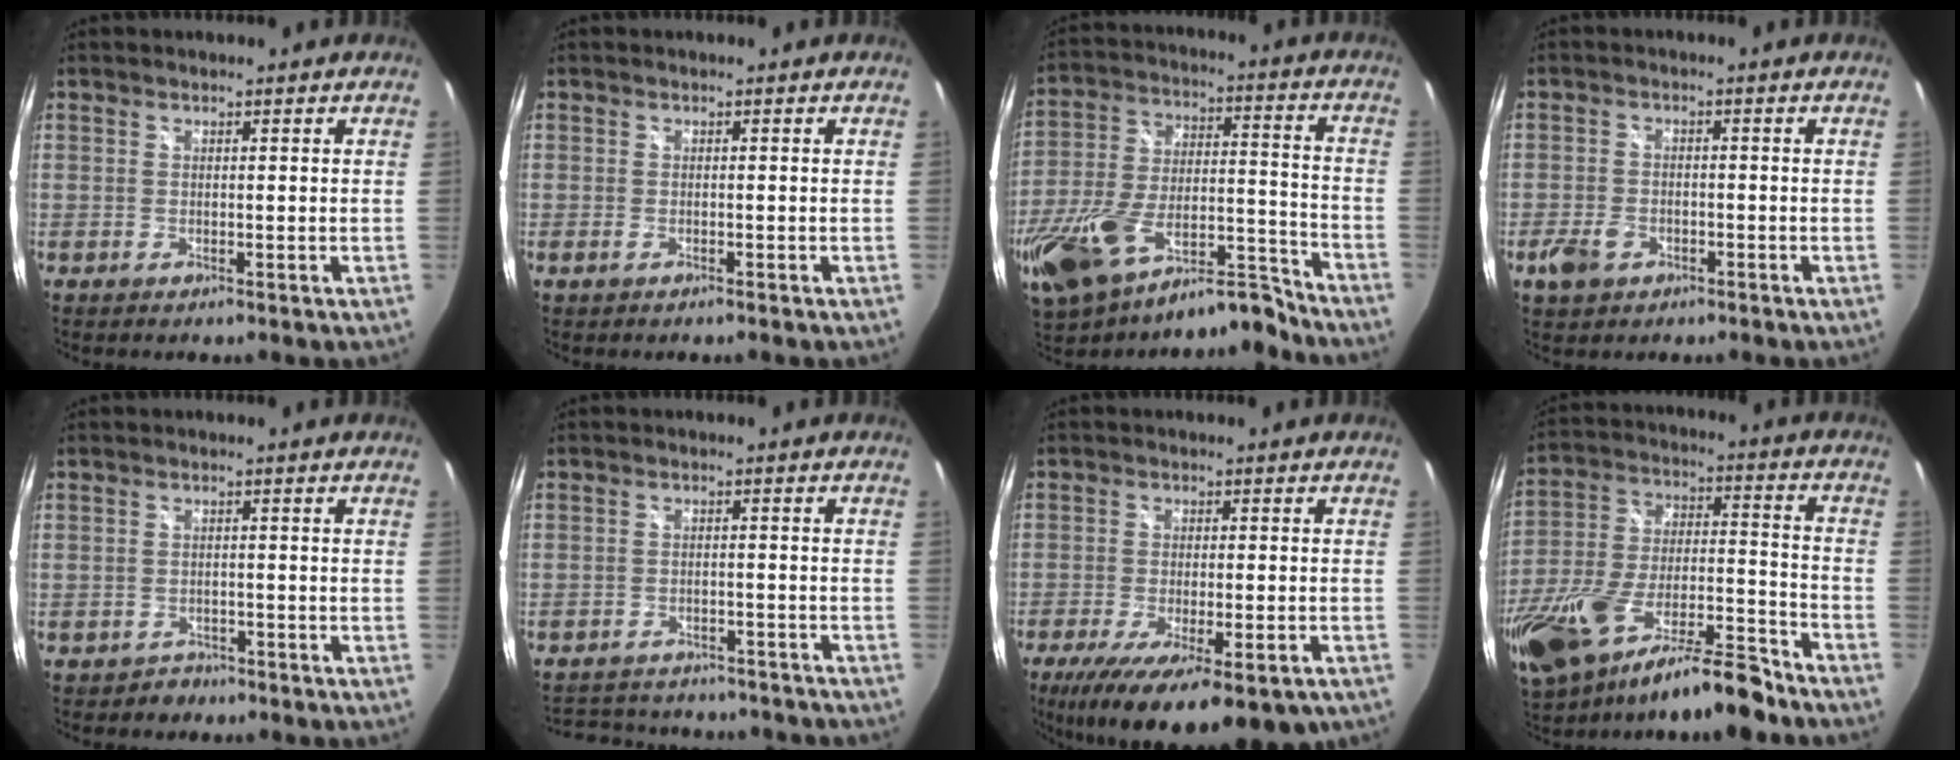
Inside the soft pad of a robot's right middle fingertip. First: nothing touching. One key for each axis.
{"total": 1.0, "fx": -0.8, "fy": 0.3, "fz": 0.5, "tx": -0.012, "ty": -0.002, "tz": -0.015}
{"total": 20.8, "fx": -15.5, "fy": 7.8, "fz": 11.5, "tx": -0.225, "ty": -0.016, "tz": -0.244}
{"total": 5.2, "fx": -2.9, "fy": 3.4, "fz": 2.6, "tx": -0.071, "ty": -0.001, "tz": -0.051}
{"total": 2.6, "fx": -1.8, "fy": 1.8, "fz": 0.0, "tx": -0.007, "ty": 0.003, "tz": -0.026}
{"total": 16.4, "fx": -14.1, "fy": 6.0, "fz": 6.1, "tx": -0.125, "ty": 0.008, "tz": -0.181}
{"total": 18.3, "fx": -11.2, "fy": 6.2, "fz": 13.1, "tx": -0.241, "ty": -0.059, "tz": -0.162}
{"total": 22.2, "fx": -14.3, "fy": 7.1, "fz": 15.3, "tx": -0.314, "ty": -0.038, "tz": -0.235}